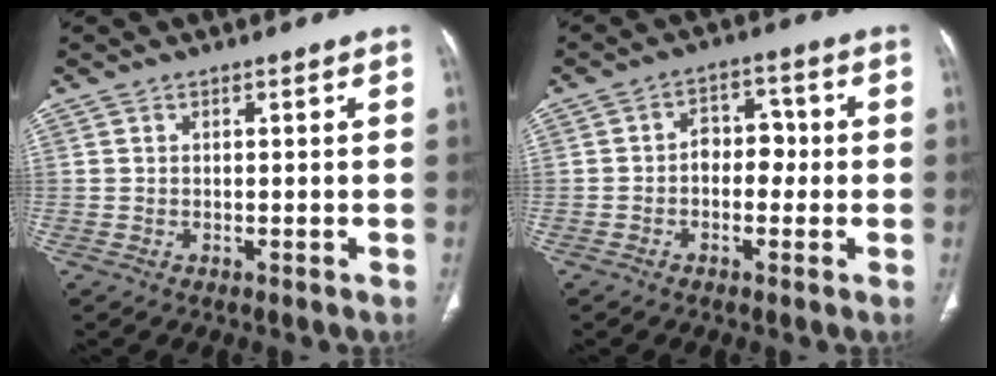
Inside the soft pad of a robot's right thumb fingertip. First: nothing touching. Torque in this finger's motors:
{"motor_torque": [0.05, -0.04, 0.22, 0.32, -0.01]}